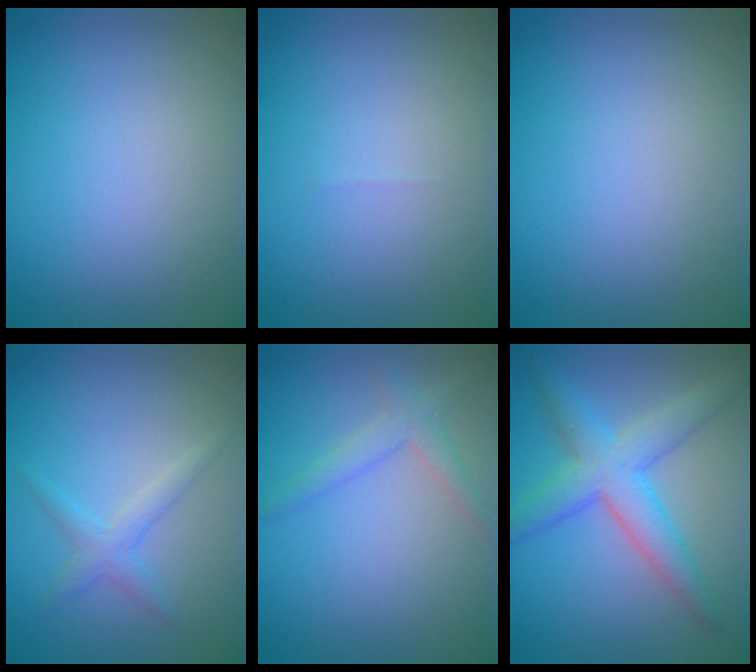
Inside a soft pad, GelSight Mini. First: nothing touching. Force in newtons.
{"total": 0.0}
{"total": 0.0}
{"total": 1.7, "press": 1.7, "slide": 0.0}
{"total": 2.0, "press": 2.0, "slide": 0.1}
{"total": 5.0, "press": 5.0, "slide": 0.1}